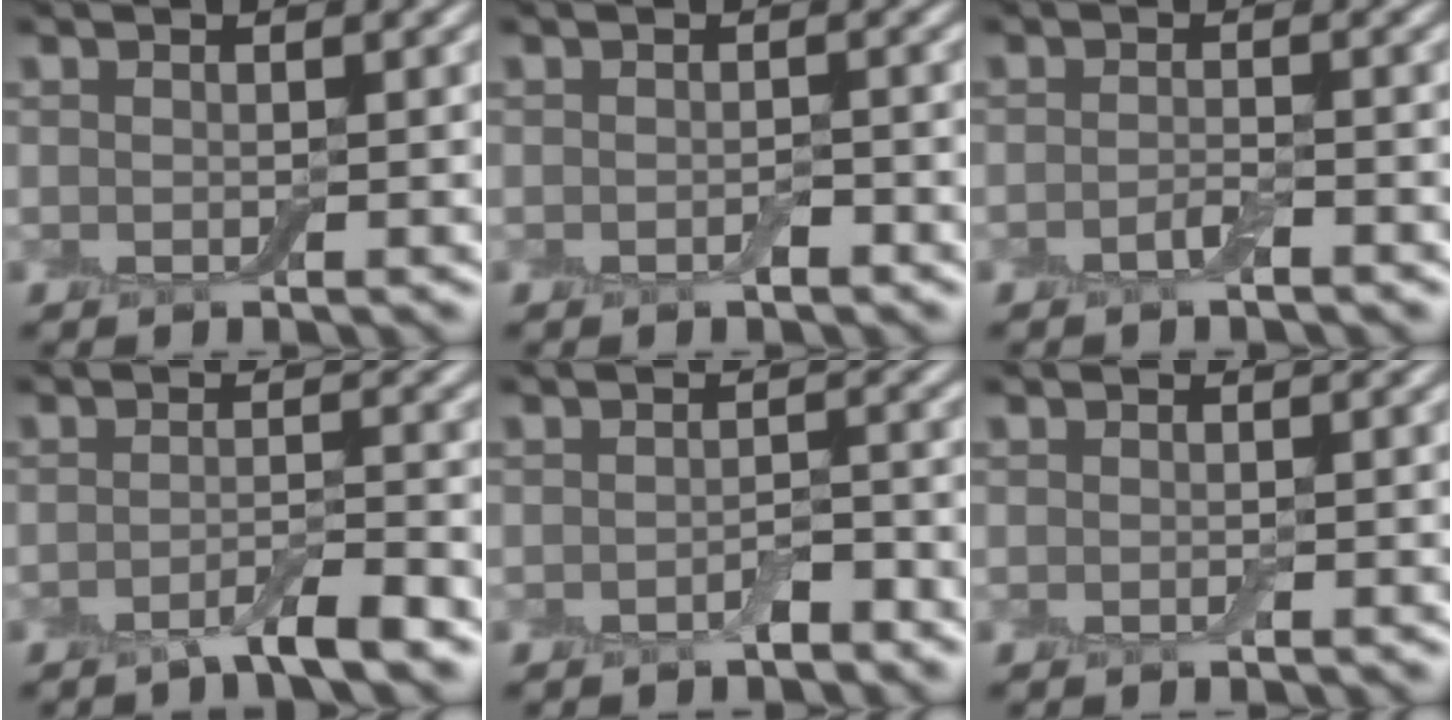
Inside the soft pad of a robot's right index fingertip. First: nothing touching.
{"total": 0.8, "force": [-0.4, 0.3, 0.6], "torque": [-0.010, 0.000, -0.006]}
{"total": 1.3, "force": [-0.8, 0.3, 1.0], "torque": [-0.020, 0.000, -0.017]}
{"total": 3.1, "force": [-2.1, 0.4, 2.2], "torque": [-0.034, 0.003, -0.045]}
{"total": 1.7, "force": [-1.0, 0.7, 1.2], "torque": [-0.021, 0.002, -0.019]}
{"total": 0.0}